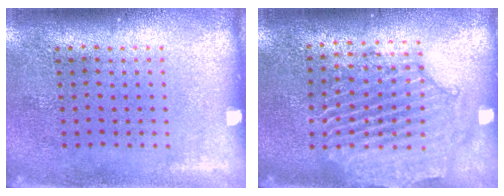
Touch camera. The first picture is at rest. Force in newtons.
{"total": 2.3, "press": 2.1, "slide": 0.7}